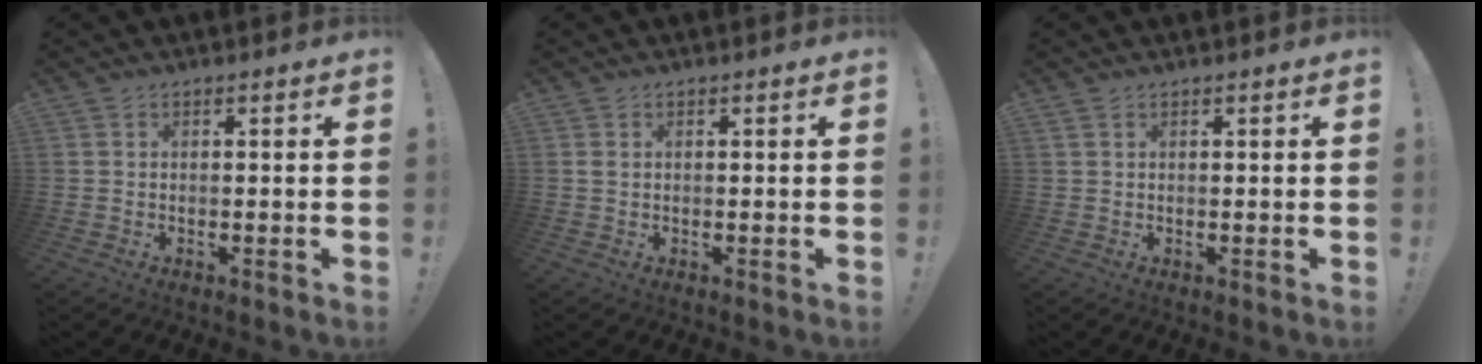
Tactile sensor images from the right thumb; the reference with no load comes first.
{"total": 0.9, "force": [0.4, 0.6, 0.6], "torque": [-0.006, 0.001, 0.005]}
{"total": 0.7, "force": [-0.3, -0.4, -0.4], "torque": [0.005, 0.005, -0.006]}